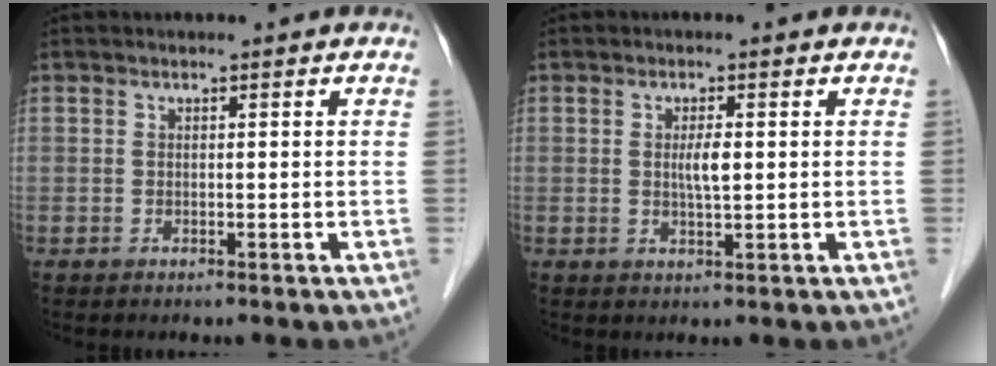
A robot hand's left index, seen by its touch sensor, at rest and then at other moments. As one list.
[{"total": 2.6, "force": [0.3, 0.3, 2.6], "torque": [-0.049, -0.002, 0.006]}]